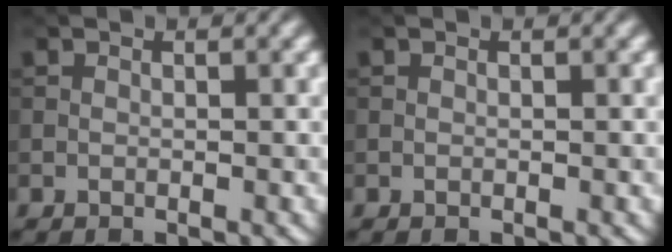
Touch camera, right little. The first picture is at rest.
{"total": 0.0}